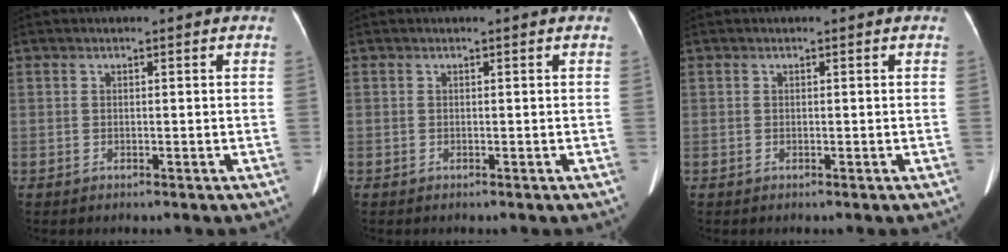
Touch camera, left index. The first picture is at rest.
{"total": 0.0}
{"total": 0.0}